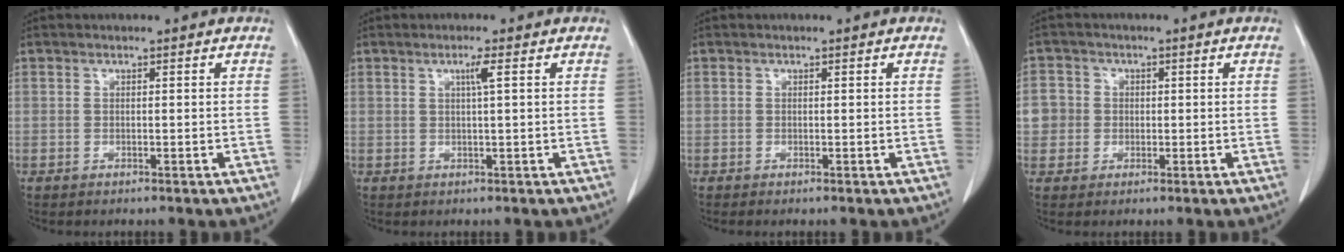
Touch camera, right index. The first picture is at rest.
{"total": 1.9, "force": [0.6, -0.4, 1.7], "torque": [-0.034, -0.001, 0.011]}
{"total": 0.0}
{"total": 4.3, "force": [0.1, 4.3, 0.6], "torque": [-0.003, 0.014, 0.002]}